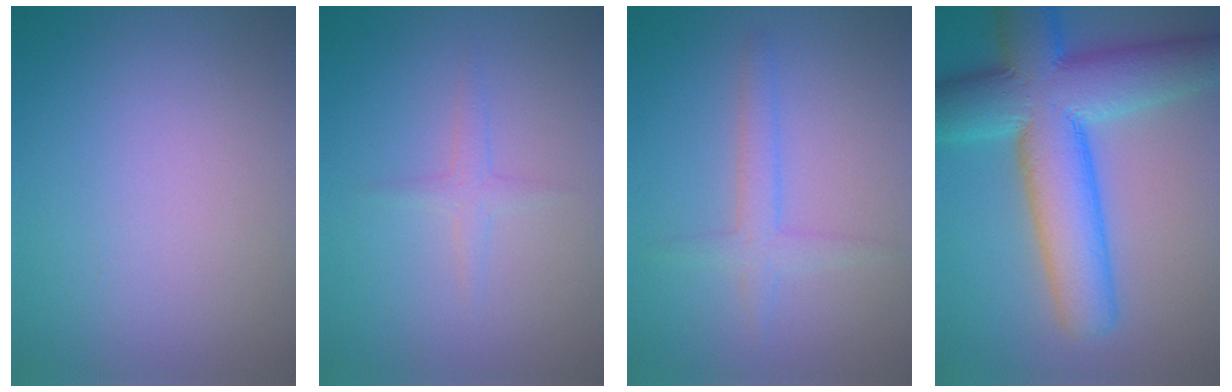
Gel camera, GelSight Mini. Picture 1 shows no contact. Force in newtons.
{"total": 1.3, "press": 1.3, "slide": 0.1}
{"total": 2.3, "press": 2.3, "slide": 0.1}
{"total": 12.6, "press": 12.6, "slide": 0.4}